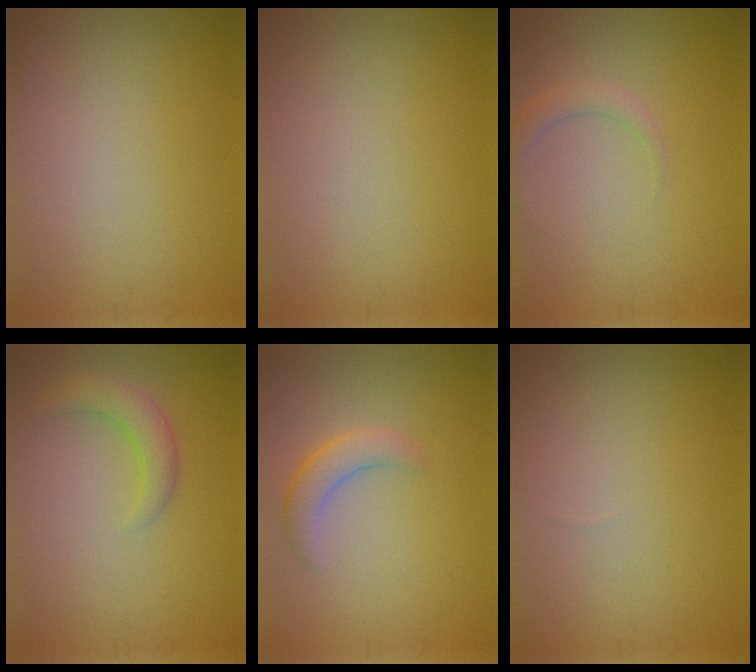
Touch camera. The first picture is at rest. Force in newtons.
{"total": 0.0}
{"total": 1.6, "press": 1.6, "slide": 0.1}
{"total": 2.6, "press": 2.5, "slide": 0.3}
{"total": 2.5, "press": 2.5, "slide": 0.1}
{"total": 0.0}